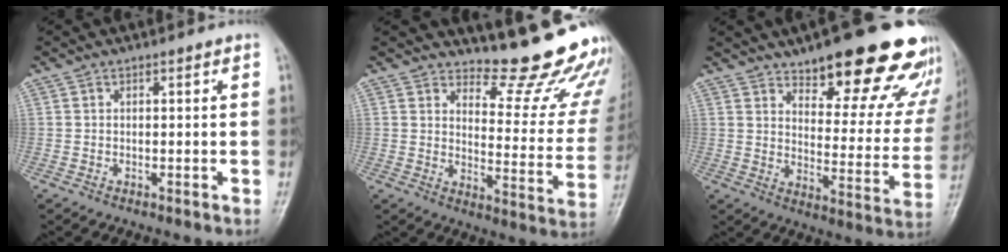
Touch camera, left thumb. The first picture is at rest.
{"total": 17.7, "force": [15.5, 4.2, 7.5], "torque": [-0.049, -0.163, 0.186]}
{"total": 25.0, "force": [18.2, 8.4, 15.0], "torque": [-0.147, -0.095, 0.232]}